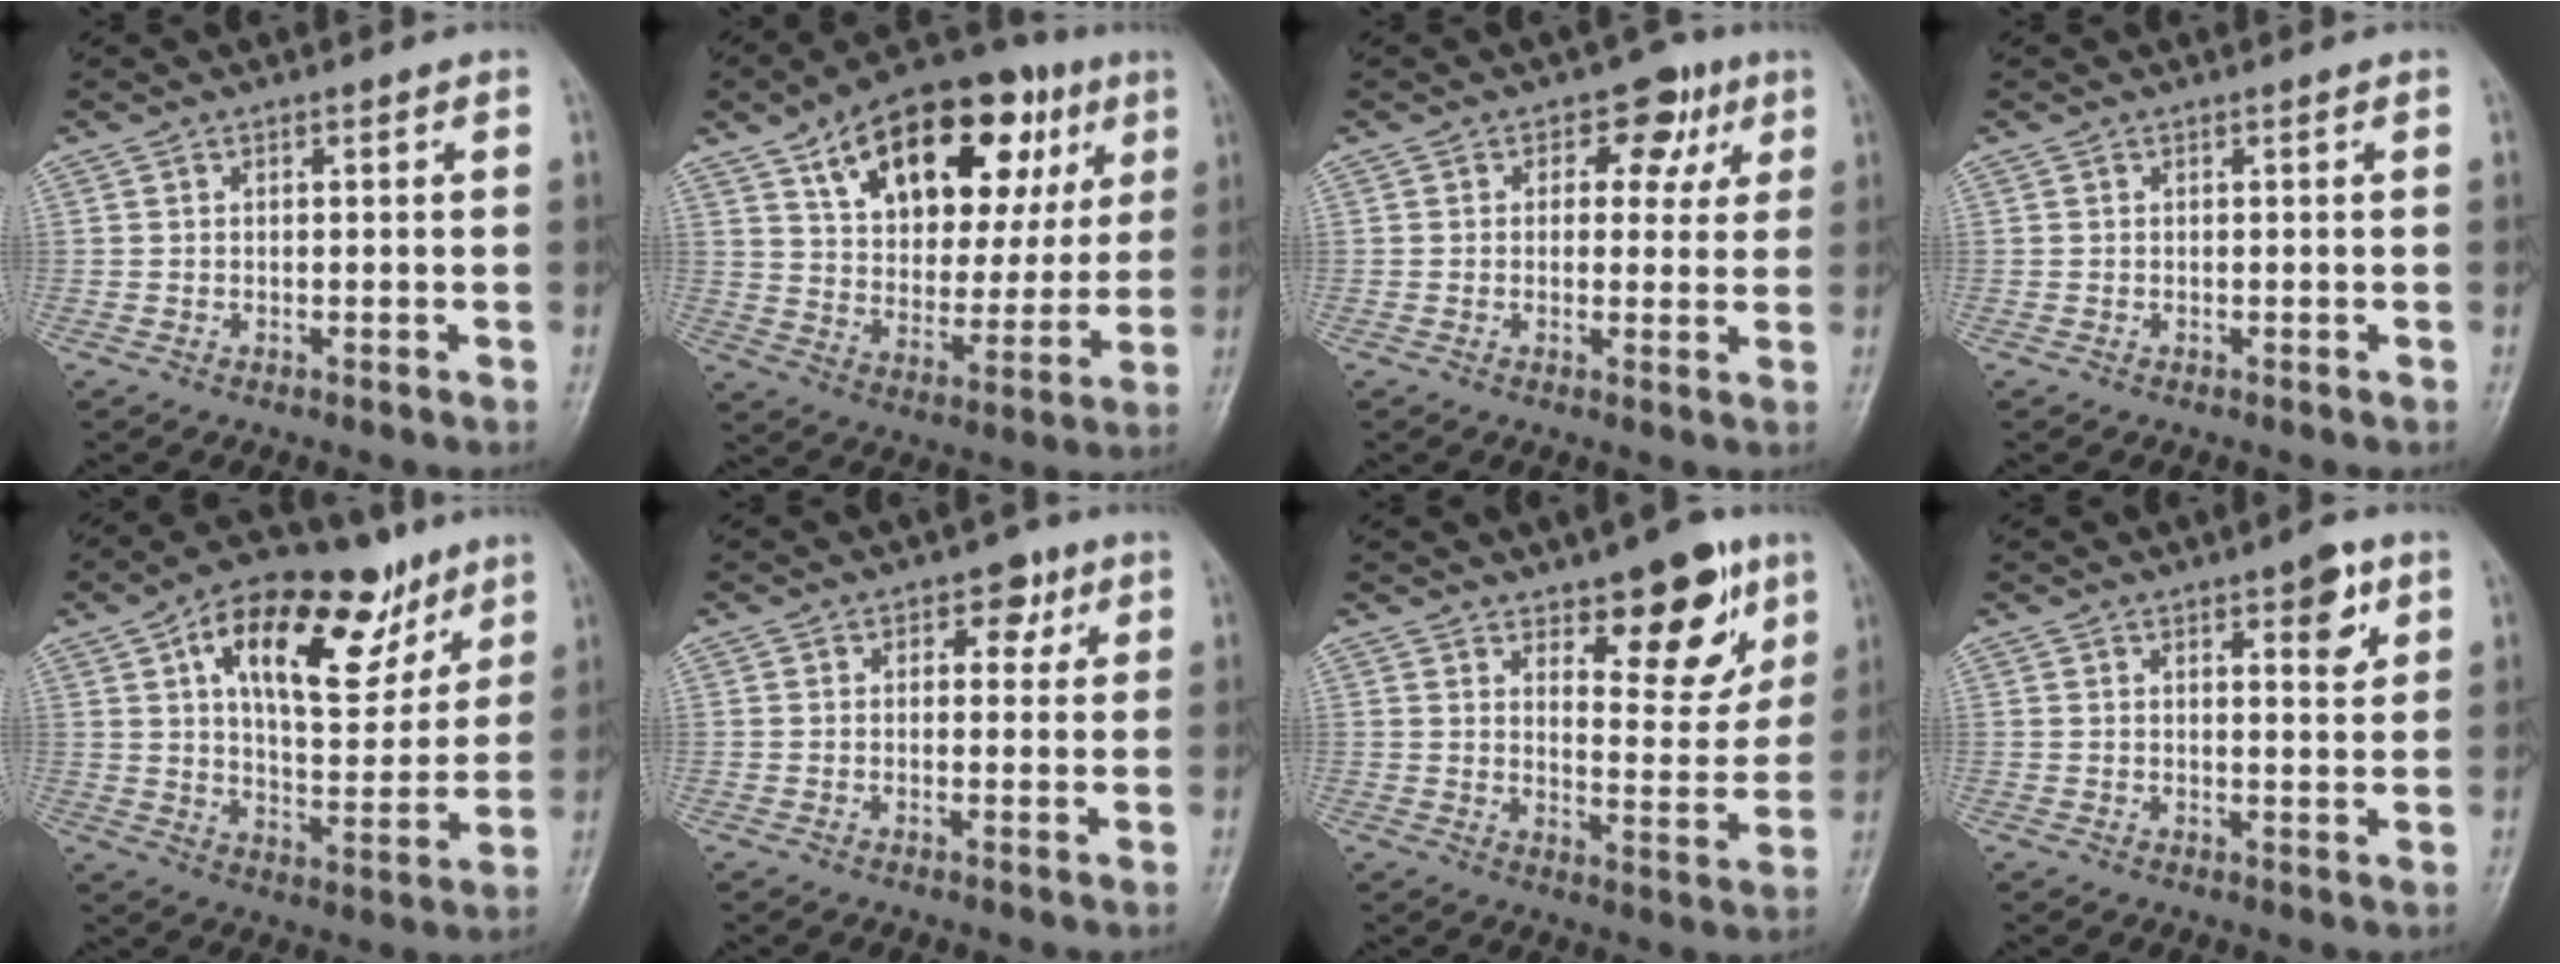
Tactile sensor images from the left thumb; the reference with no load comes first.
{"total": 25.8, "force": [11.7, 13.9, 18.3], "torque": [-0.237, -0.002, 0.186]}
{"total": 6.4, "force": [2.5, 4.6, 3.7], "torque": [-0.002, -0.002, 0.023]}
{"total": 0.0}
{"total": 21.7, "force": [10.6, 10.6, 15.7], "torque": [-0.199, -0.021, 0.171]}
{"total": 4.1, "force": [1.8, 2.9, 2.2], "torque": [-0.001, -0.003, 0.019]}
{"total": 12.7, "force": [7.5, 5.5, 8.6], "torque": [-0.075, -0.047, 0.109]}
{"total": 5.6, "force": [2.8, 2.1, 4.3], "torque": [-0.045, -0.014, 0.036]}